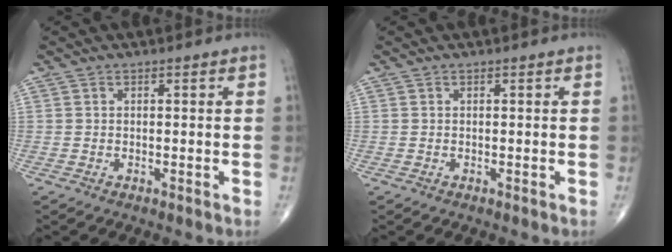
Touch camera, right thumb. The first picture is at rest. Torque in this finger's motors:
{"motor_torque": [-0.15, -0.02, 0.00, 0.00, 0.00]}